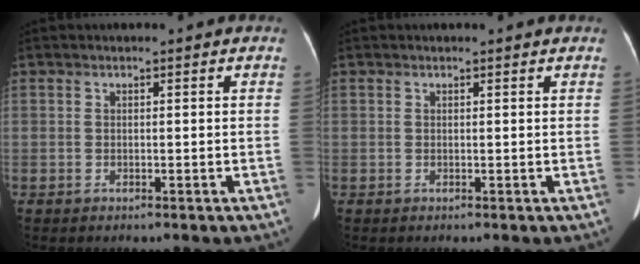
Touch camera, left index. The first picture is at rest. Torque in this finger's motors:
{"motor_torque": [-0.17, -0.10, 0.00, 0.01]}